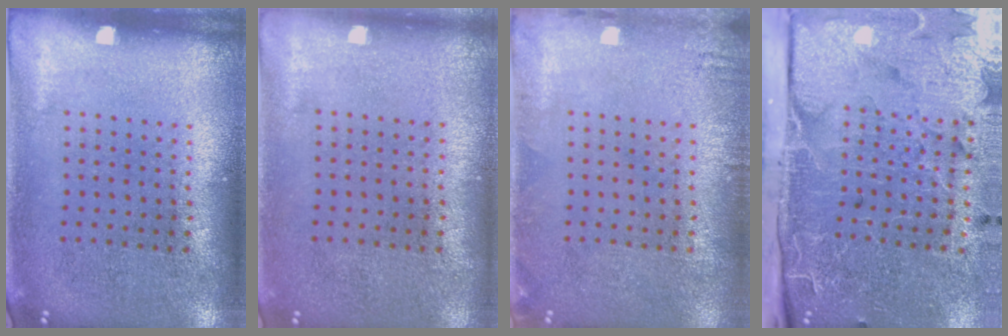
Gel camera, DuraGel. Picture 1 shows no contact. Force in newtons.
{"total": 0.0}
{"total": 1.0, "press": 1.0, "slide": 0.2}
{"total": 4.8, "press": 4.0, "slide": 2.6}